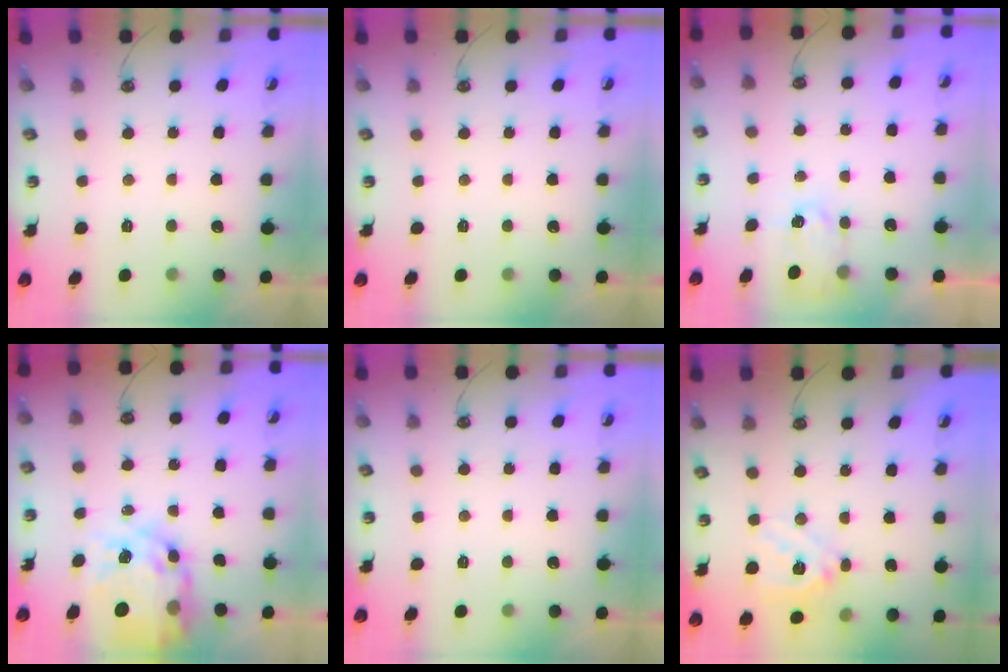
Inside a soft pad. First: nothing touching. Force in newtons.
{"total": 0.0}
{"total": 3.3, "press": 3.3, "slide": 0.3}
{"total": 17.0, "press": 17.0, "slide": 1.6}
{"total": 0.0}
{"total": 14.5, "press": 14.3, "slide": 2.3}